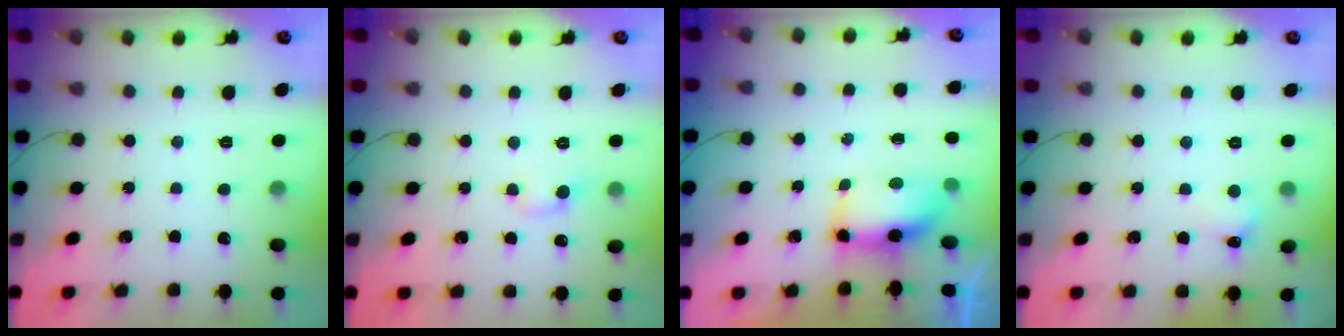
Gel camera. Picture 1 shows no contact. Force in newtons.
{"total": 3.8, "press": 3.6, "slide": 1.2}
{"total": 7.0, "press": 7.0, "slide": 0.5}
{"total": 5.7, "press": 5.4, "slide": 1.8}